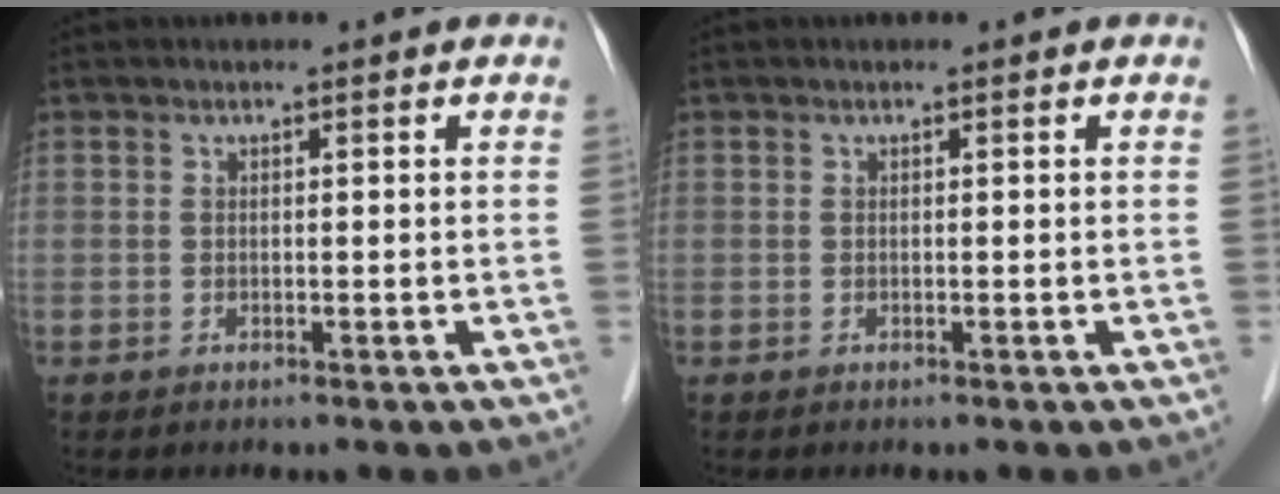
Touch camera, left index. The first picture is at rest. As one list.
[{"total": 0.0}]